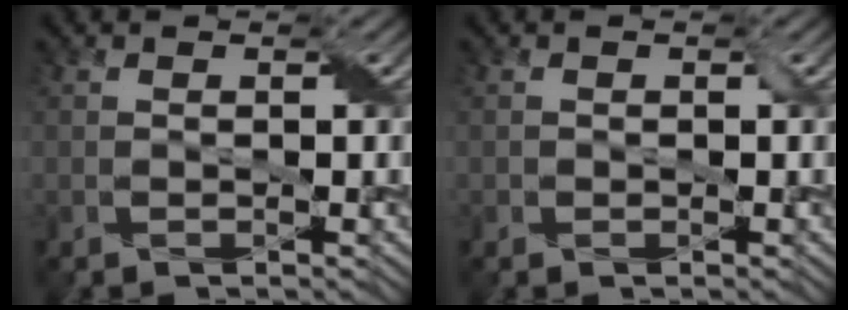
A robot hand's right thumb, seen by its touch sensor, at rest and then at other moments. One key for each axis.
{"total": 0.5, "fx": -0.1, "fy": 0.5, "fz": 0.1, "tx": -0.003, "ty": -0.001, "tz": -0.003}